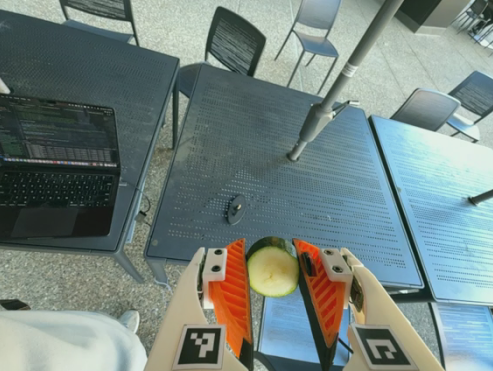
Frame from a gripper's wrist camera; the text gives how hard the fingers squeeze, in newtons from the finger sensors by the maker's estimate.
{"total": 9.7, "left": 9.3, "right": 10.1}